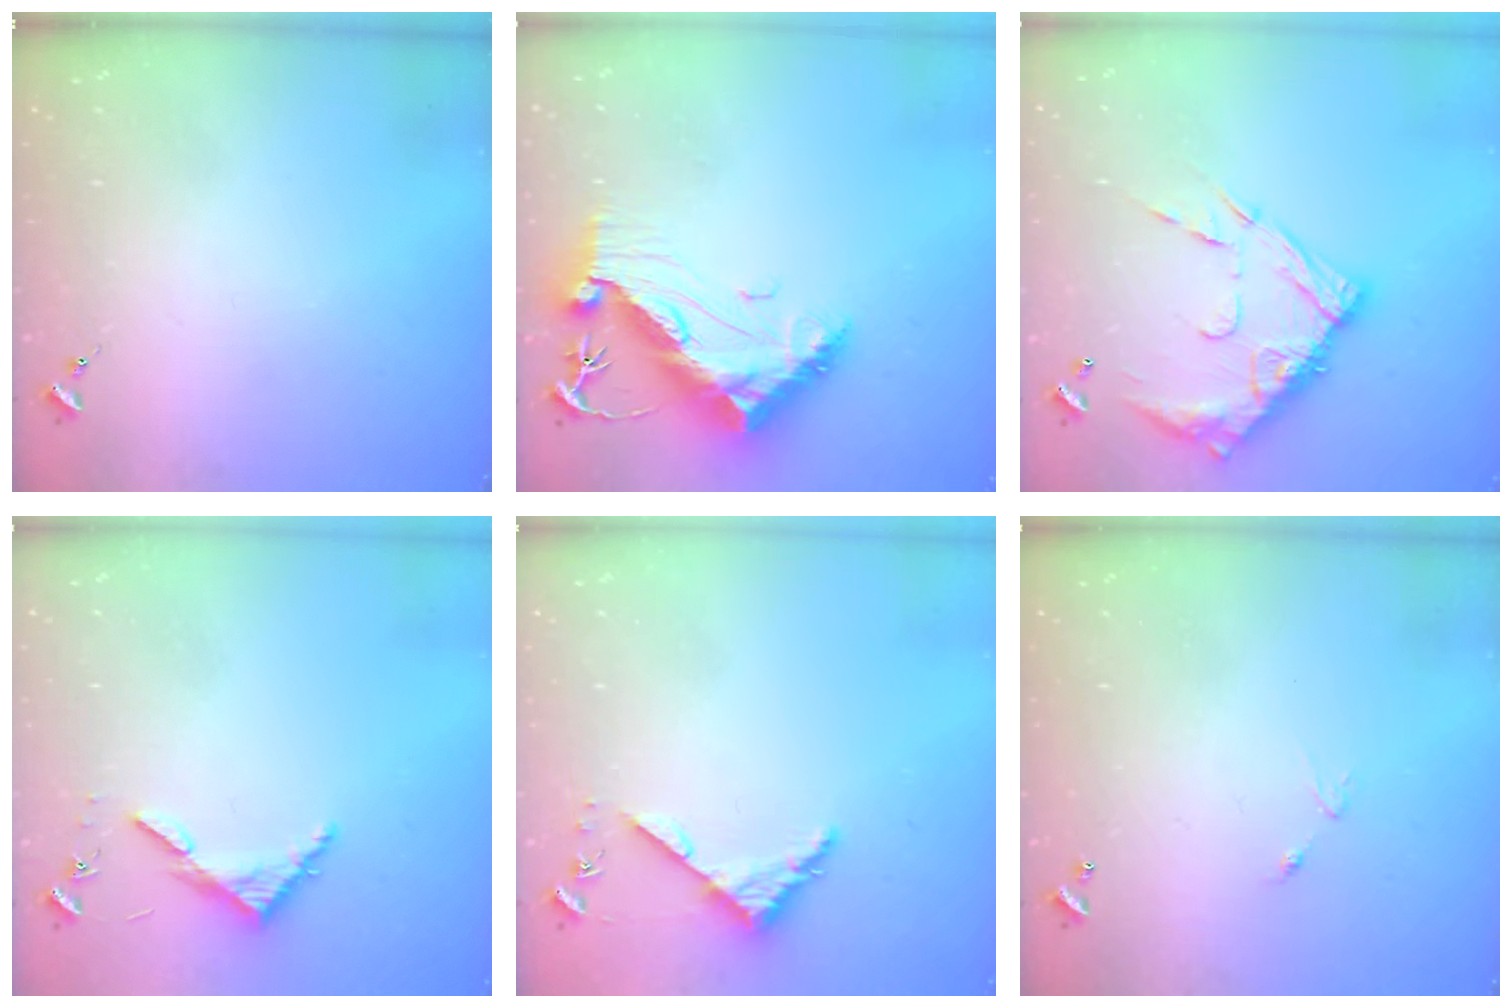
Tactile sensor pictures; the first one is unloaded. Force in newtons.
{"total": 14.8, "press": 14.7, "slide": 1.3}
{"total": 17.2, "press": 17.1, "slide": 1.4}
{"total": 4.0, "press": 4.0, "slide": 0.3}
{"total": 4.3, "press": 4.3, "slide": 0.4}
{"total": 4.8, "press": 4.8, "slide": 0.3}